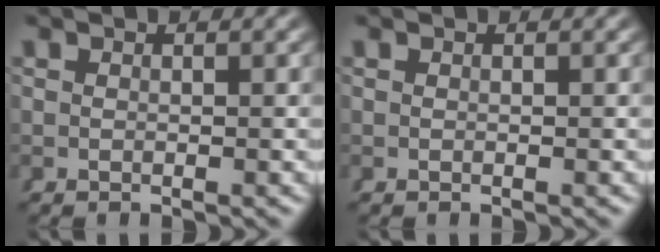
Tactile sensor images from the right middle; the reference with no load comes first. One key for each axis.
{"total": 0.0}